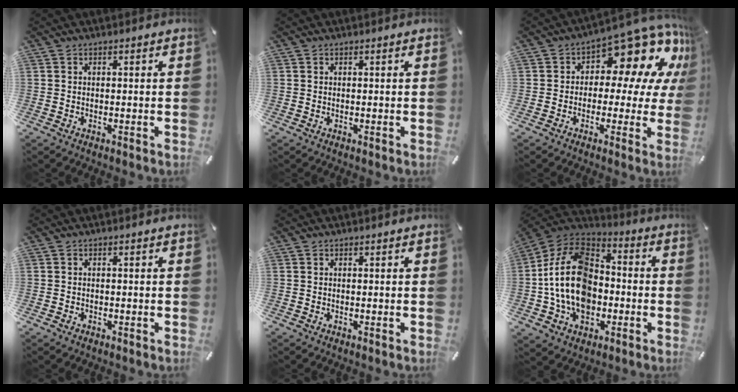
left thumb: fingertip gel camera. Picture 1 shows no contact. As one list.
[{"total": 0.0}, {"total": 13.2, "force": [7.5, 7.0, 8.4], "torque": [-0.119, -0.066, 0.127]}, {"total": 0.8, "force": [-0.5, 0.6, 0.2], "torque": [-0.004, 0.003, -0.011]}, {"total": 0.0}, {"total": 17.9, "force": [-3.5, 13.5, 11.2], "torque": [-0.248, 0.025, -0.066]}]